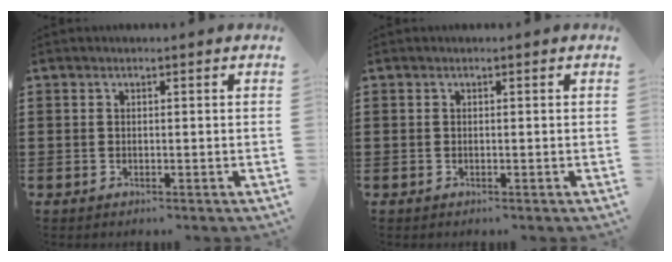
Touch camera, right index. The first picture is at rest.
{"total": 0.0}